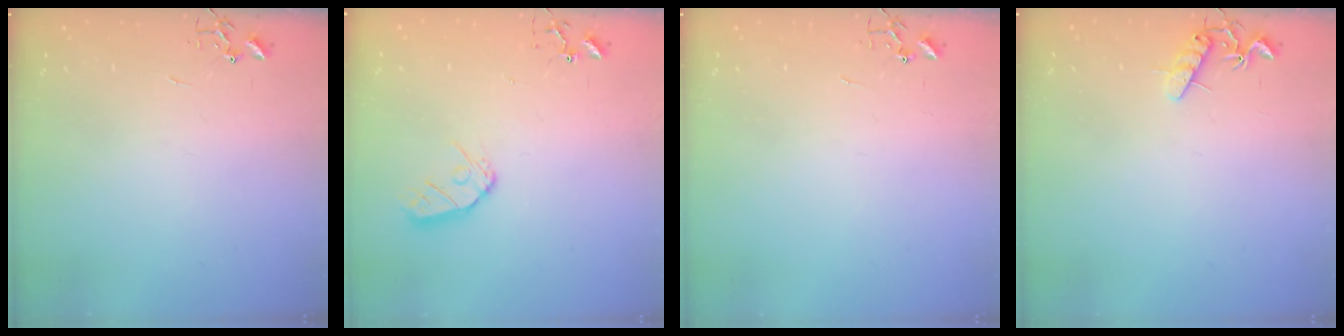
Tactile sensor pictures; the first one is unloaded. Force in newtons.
{"total": 9.1, "press": 9.1, "slide": 0.9}
{"total": 0.0}
{"total": 8.0, "press": 8.0, "slide": 0.4}